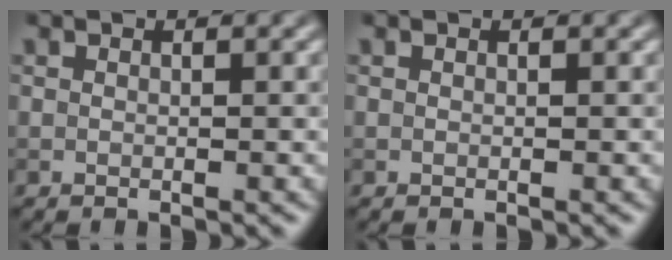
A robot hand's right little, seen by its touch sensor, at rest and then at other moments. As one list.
[{"total": 0.0}]